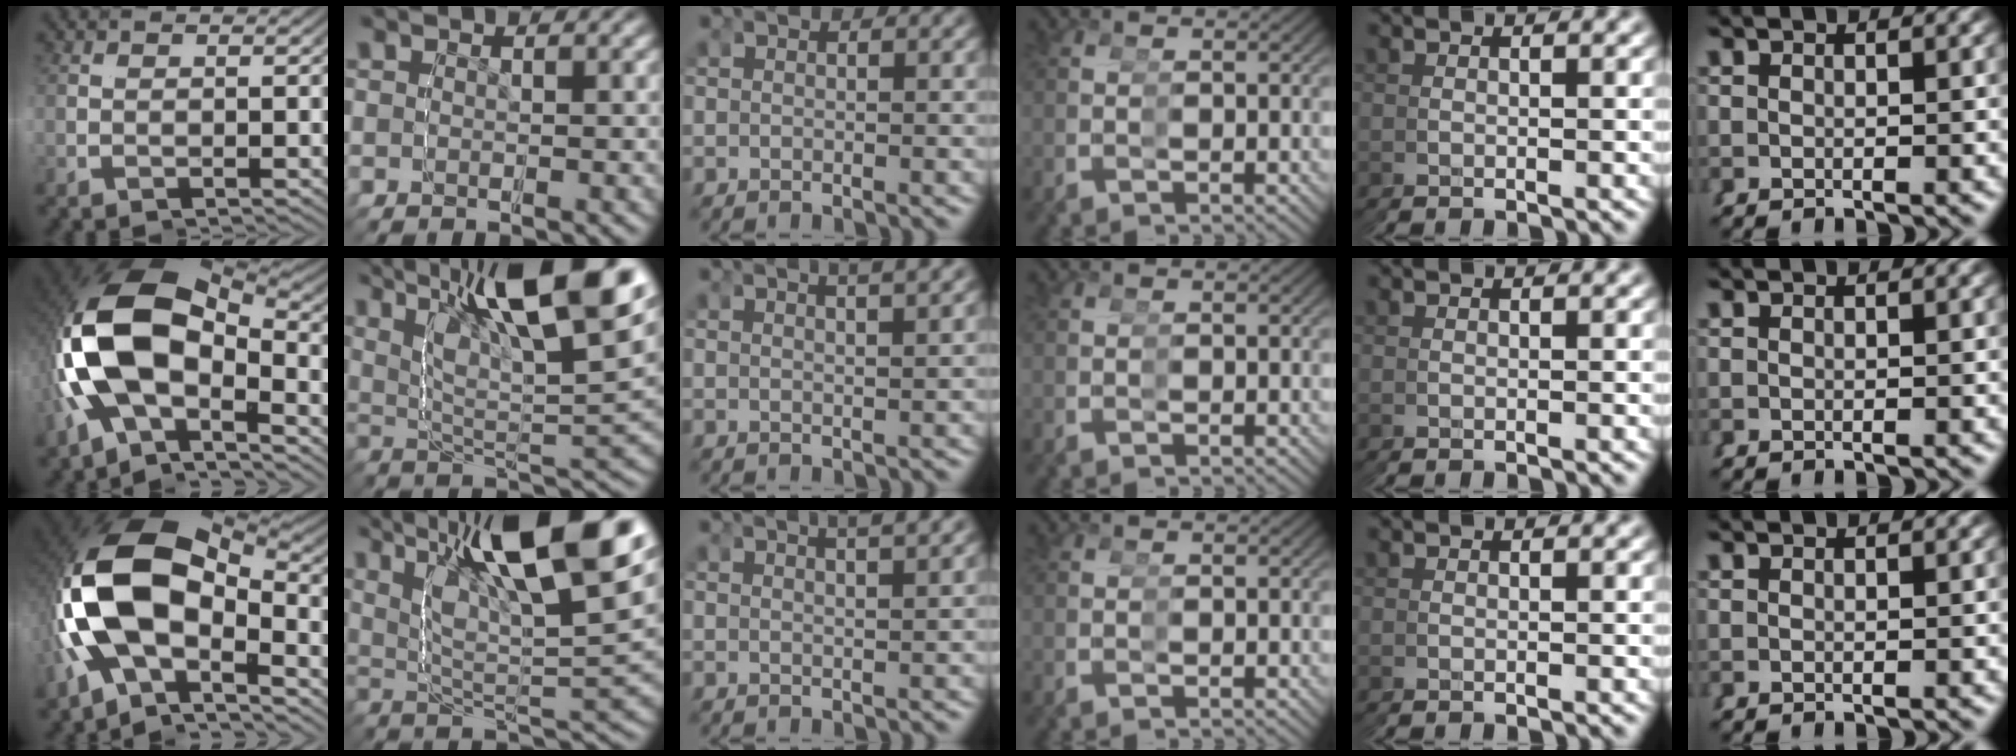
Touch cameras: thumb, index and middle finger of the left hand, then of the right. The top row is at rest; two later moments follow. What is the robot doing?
{"motion": "grasp_and_lifting", "object": "glue stick"}